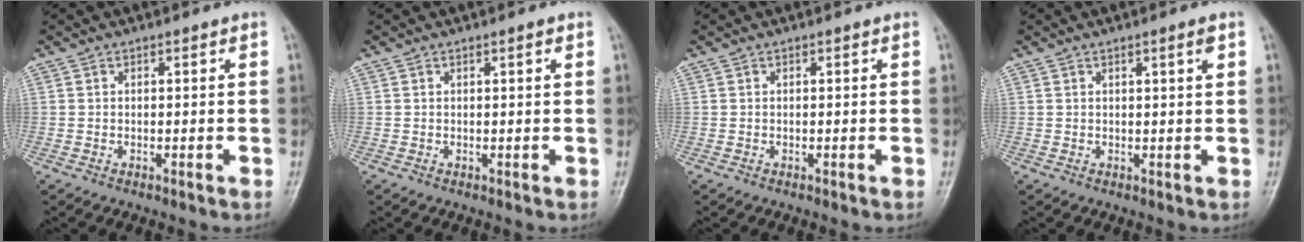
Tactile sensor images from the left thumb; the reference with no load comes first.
{"total": 0.8, "force": [0.4, 0.1, 0.7], "torque": [-0.011, 0.001, 0.005]}
{"total": 0.0}
{"total": 1.8, "force": [0.8, 0.0, 1.6], "torque": [-0.026, -0.004, 0.014]}